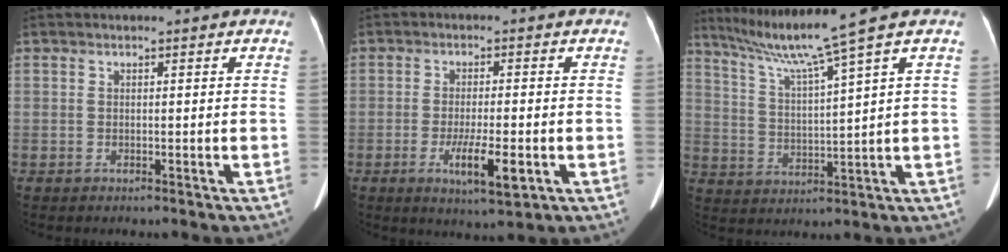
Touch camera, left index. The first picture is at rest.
{"total": 6.5, "force": [-2.3, 1.0, 6.0], "torque": [-0.108, -0.012, -0.034]}
{"total": 9.2, "force": [6.9, -3.1, 5.2], "torque": [-0.098, -0.009, 0.132]}